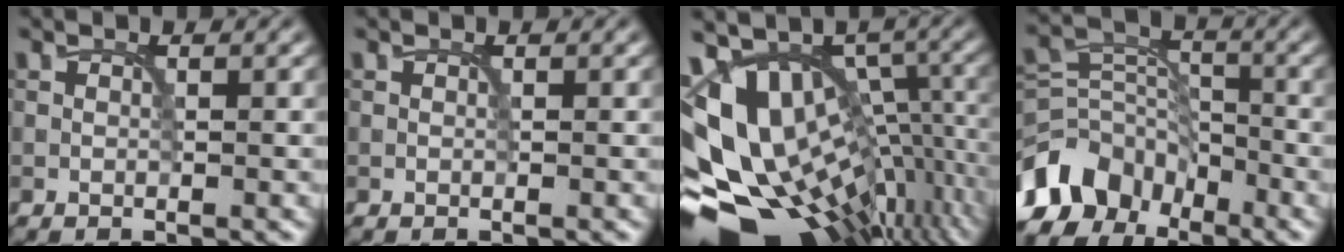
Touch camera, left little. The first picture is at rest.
{"total": 0.0}
{"total": 16.9, "force": [-5.0, 11.1, 11.7], "torque": [-0.165, 0.010, -0.033]}
{"total": 8.8, "force": [-5.6, 5.3, 4.0], "torque": [-0.074, 0.001, -0.123]}